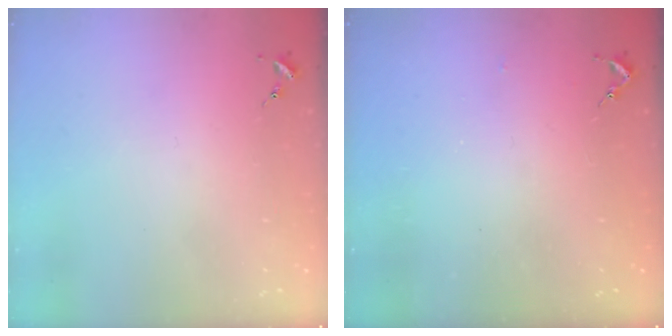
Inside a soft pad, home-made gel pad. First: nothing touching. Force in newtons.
{"total": 2.6, "press": 2.5, "slide": 0.3}